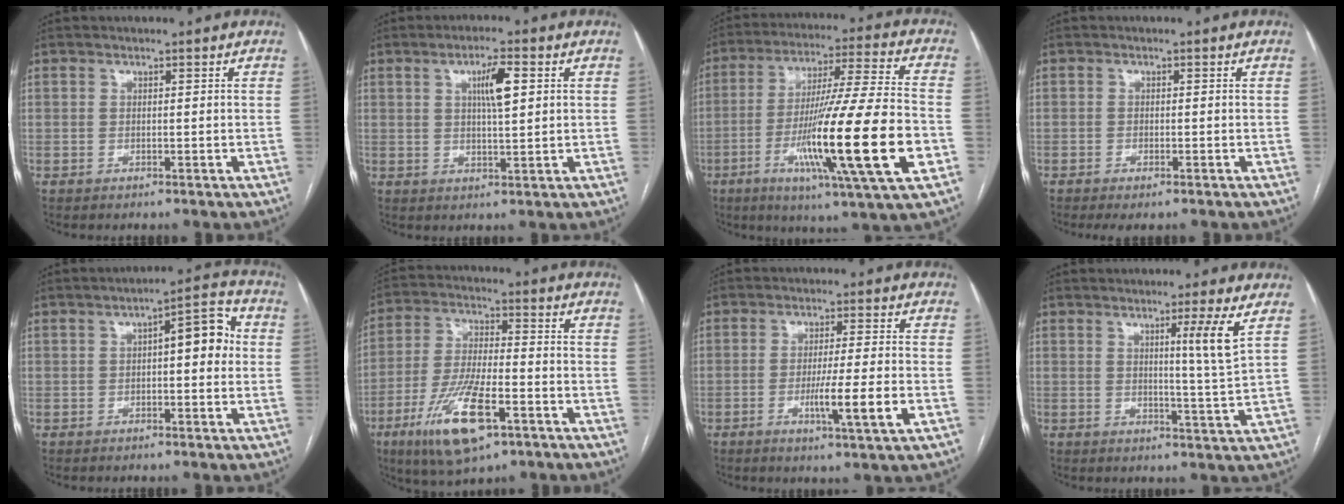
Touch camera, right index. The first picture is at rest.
{"total": 5.4, "force": [1.7, 0.8, 5.1], "torque": [-0.089, 0.005, 0.030]}
{"total": 23.0, "force": [-6.5, -0.3, 22.1], "torque": [-0.373, -0.030, -0.115]}
{"total": 2.2, "force": [-1.5, 0.6, 1.5], "torque": [-0.023, -0.004, -0.020]}
{"total": 7.4, "force": [0.8, 2.4, 7.0], "torque": [-0.092, 0.031, 0.008]}
{"total": 13.9, "force": [-6.9, 3.6, 11.6], "torque": [-0.234, -0.017, -0.117]}
{"total": 7.9, "force": [-2.4, -0.6, 7.5], "torque": [-0.127, -0.019, -0.042]}
{"total": 5.5, "force": [2.4, -1.8, 4.6], "torque": [-0.073, -0.020, 0.042]}